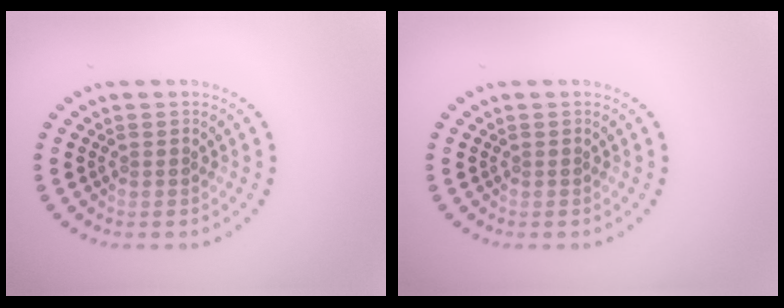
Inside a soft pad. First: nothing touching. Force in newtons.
{"total": 0.0}